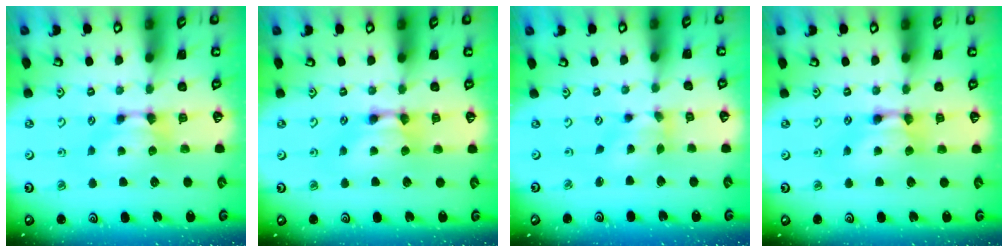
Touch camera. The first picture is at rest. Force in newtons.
{"total": 2.0, "press": 2.0, "slide": 0.1}
{"total": 2.9, "press": 2.4, "slide": 1.6}
{"total": 2.0, "press": 2.0, "slide": 0.1}